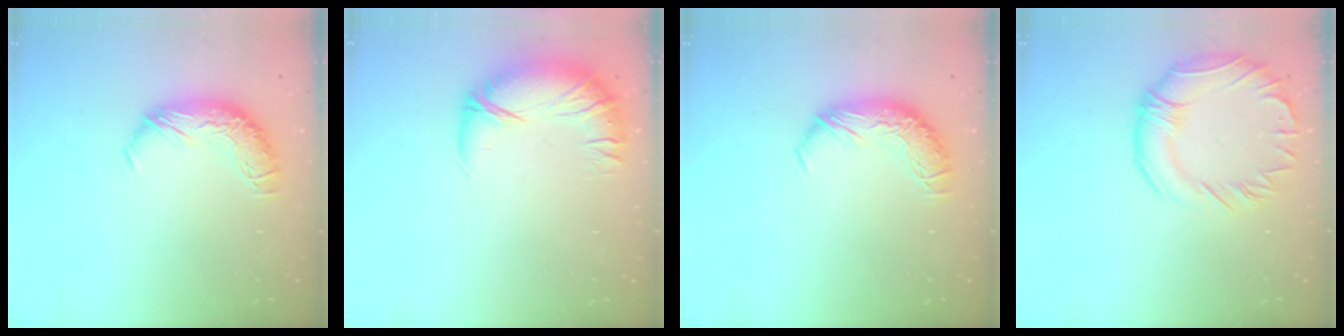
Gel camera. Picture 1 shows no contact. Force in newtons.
{"total": 3.2, "press": 0.8, "slide": 3.1}
{"total": 0.0}
{"total": 4.9, "press": 4.4, "slide": 2.1}